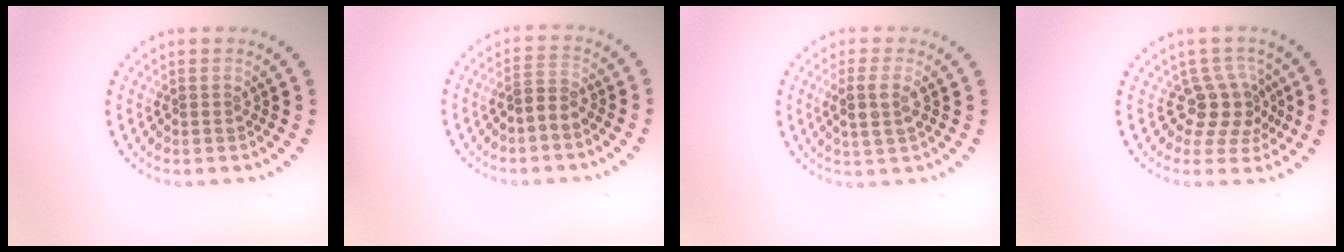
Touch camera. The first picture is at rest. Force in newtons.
{"total": 2.0, "press": 1.8, "slide": 1.0}
{"total": 2.3, "press": 2.1, "slide": 0.8}
{"total": 3.5, "press": 2.7, "slide": 2.3}